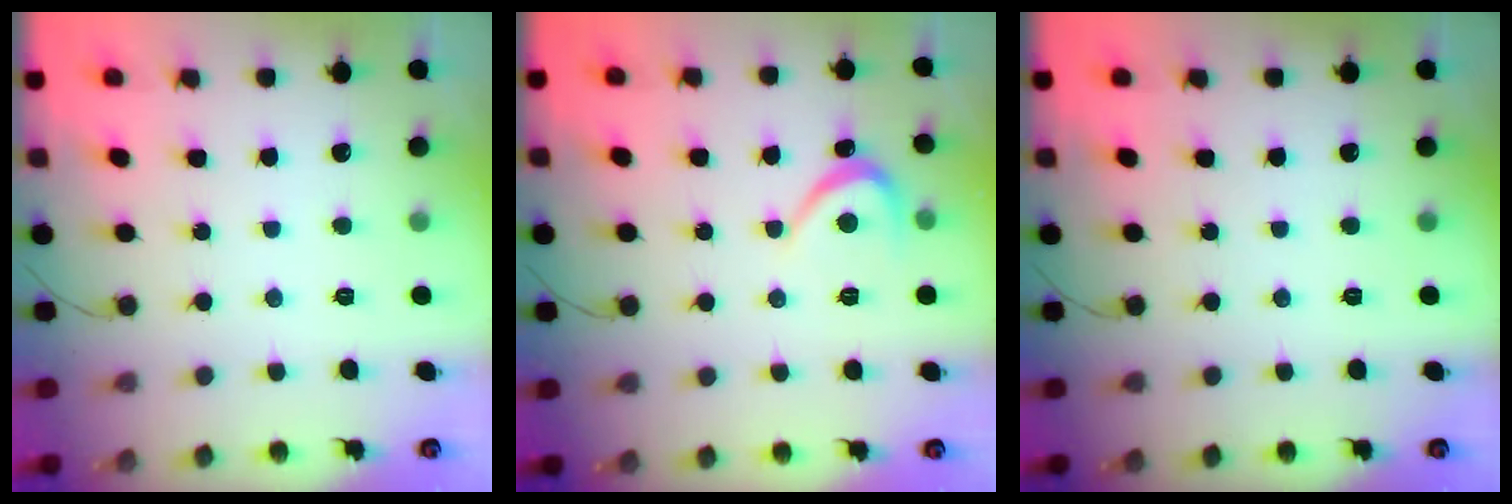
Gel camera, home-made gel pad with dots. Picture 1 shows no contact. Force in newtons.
{"total": 3.3, "press": 3.2, "slide": 0.4}
{"total": 0.0}